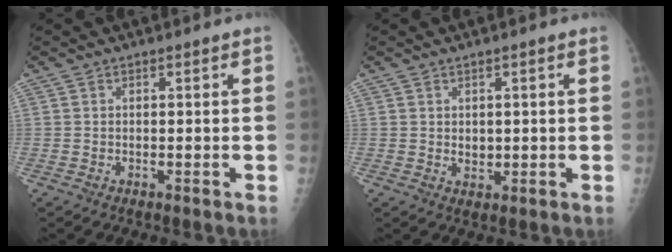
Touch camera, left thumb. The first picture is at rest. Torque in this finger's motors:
{"motor_torque": [1.61, 2.15, 0.48, 0.20, -0.01]}